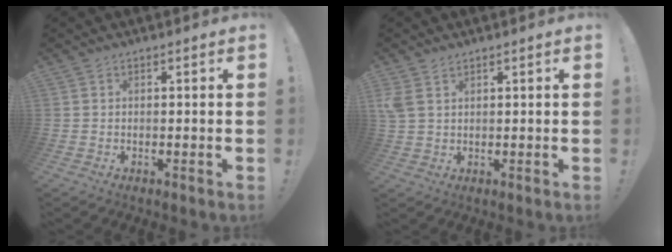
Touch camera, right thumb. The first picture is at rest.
{"total": 3.9, "force": [2.2, 2.2, 2.4], "torque": [-0.046, -0.004, 0.045]}